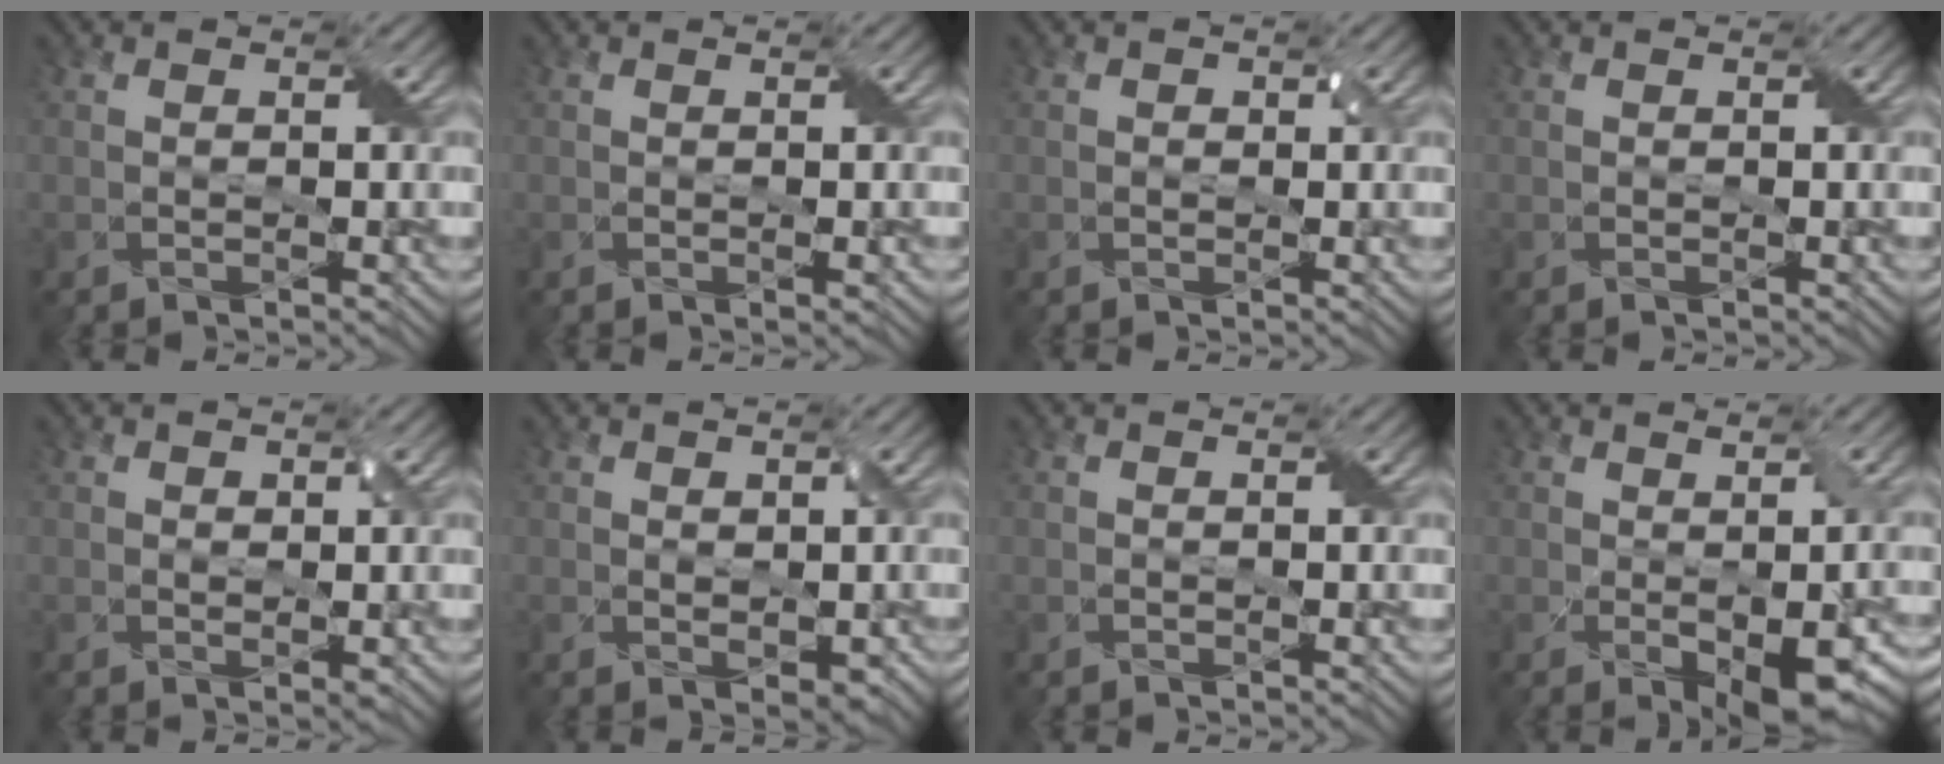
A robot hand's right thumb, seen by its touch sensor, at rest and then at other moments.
{"total": 0.6, "force": [0.1, 0.0, 0.6], "torque": [-0.011, 0.003, 0.001]}
{"total": 0.7, "force": [0.1, 0.6, 0.5], "torque": [-0.007, -0.002, 0.000]}
{"total": 0.0}
{"total": 1.6, "force": [0.3, 1.0, 1.2], "torque": [-0.024, -0.005, 0.011]}
{"total": 2.3, "force": [0.3, 1.5, 1.7], "torque": [-0.037, -0.008, 0.012]}
{"total": 0.0}
{"total": 6.0, "force": [-1.2, 2.2, 5.4], "torque": [-0.080, -0.013, -0.002]}